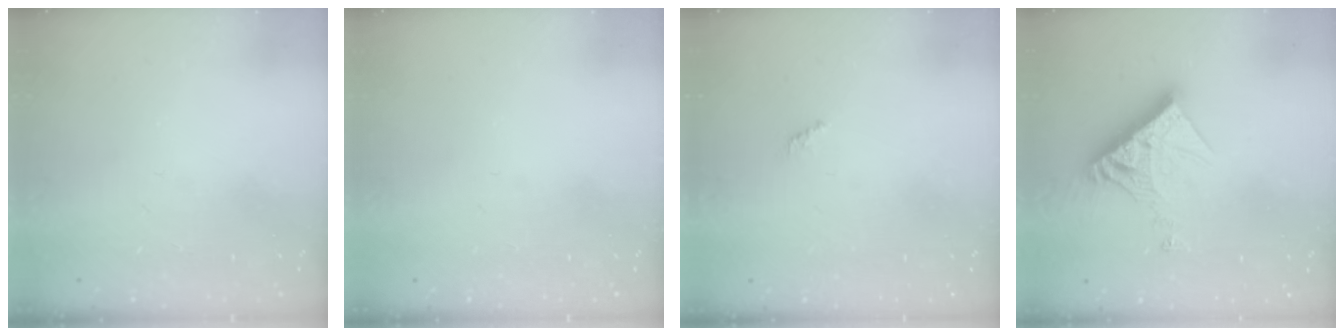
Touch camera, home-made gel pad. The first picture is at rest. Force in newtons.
{"total": 0.0}
{"total": 0.7, "press": 0.7, "slide": 0.3}
{"total": 11.6, "press": 11.5, "slide": 1.1}